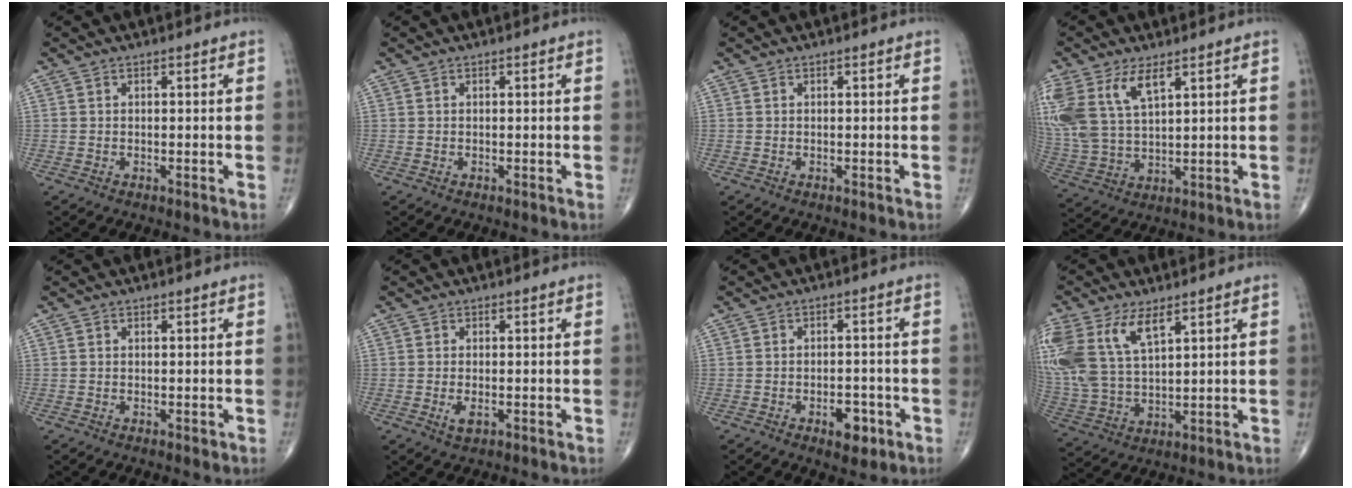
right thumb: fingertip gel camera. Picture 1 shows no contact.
{"total": 0.0}
{"total": 0.0}
{"total": 14.8, "force": [6.9, 7.5, 10.8], "torque": [-0.247, -0.015, 0.144]}
{"total": 0.7, "force": [-0.2, 0.4, 0.5], "torque": [-0.005, -0.001, -0.003]}
{"total": 2.4, "force": [-0.7, 1.1, 2.0], "torque": [-0.040, -0.004, -0.012]}
{"total": 5.2, "force": [-2.4, 2.8, 3.7], "torque": [-0.036, 0.011, -0.030]}
{"total": 16.6, "force": [7.8, 8.3, 12.1], "torque": [-0.285, -0.011, 0.161]}